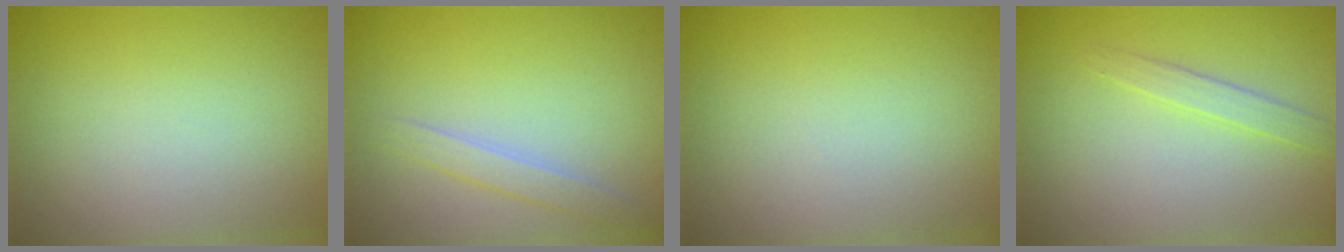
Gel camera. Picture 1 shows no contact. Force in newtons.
{"total": 1.7, "press": 1.7, "slide": 0.1}
{"total": 0.0}
{"total": 1.5, "press": 1.5, "slide": 0.1}